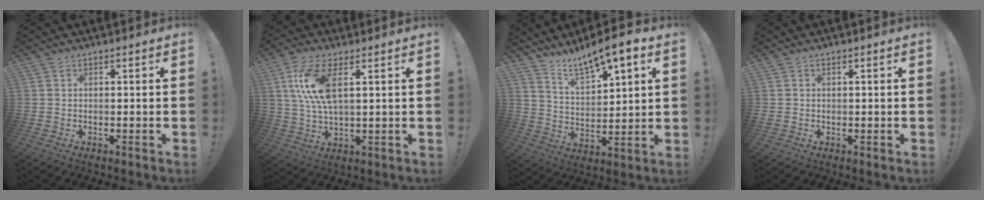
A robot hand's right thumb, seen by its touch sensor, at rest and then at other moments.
{"total": 11.3, "force": [3.5, 4.1, 9.9], "torque": [-0.199, -0.012, 0.063]}
{"total": 9.9, "force": [8.2, 2.4, 5.0], "torque": [-0.100, -0.056, 0.143]}
{"total": 0.7, "force": [0.0, 0.7, 0.3], "torque": [-0.008, 0.004, 0.000]}